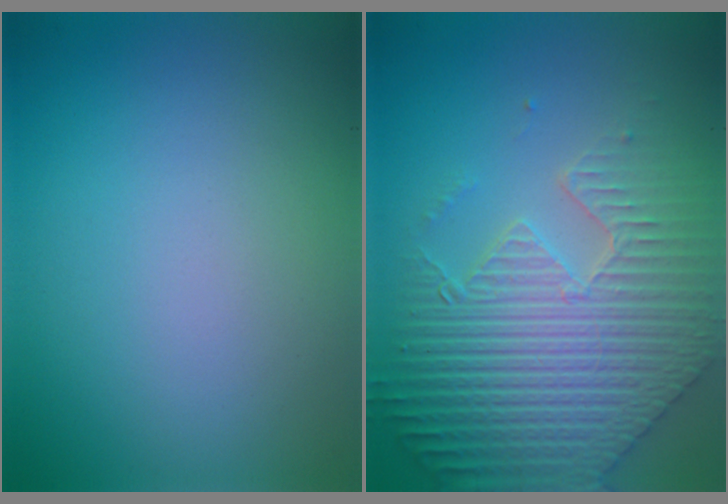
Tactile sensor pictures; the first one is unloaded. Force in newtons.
{"total": 8.9, "press": 6.6, "slide": 5.9}